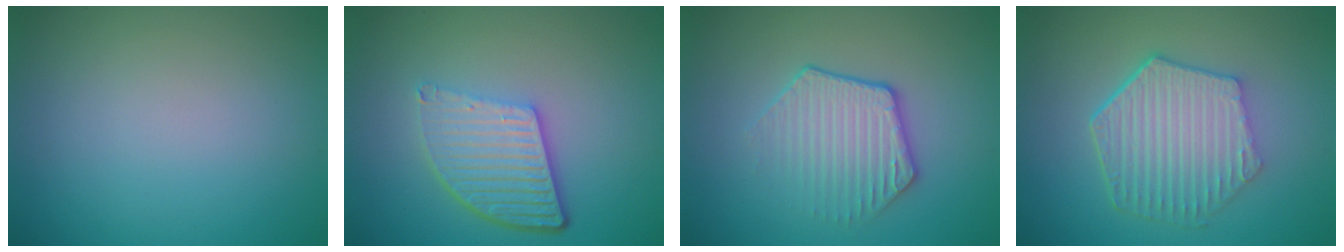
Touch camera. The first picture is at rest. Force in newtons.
{"total": 5.6, "press": 3.9, "slide": 4.0}
{"total": 3.6, "press": 3.2, "slide": 1.7}
{"total": 6.1, "press": 4.5, "slide": 4.0}